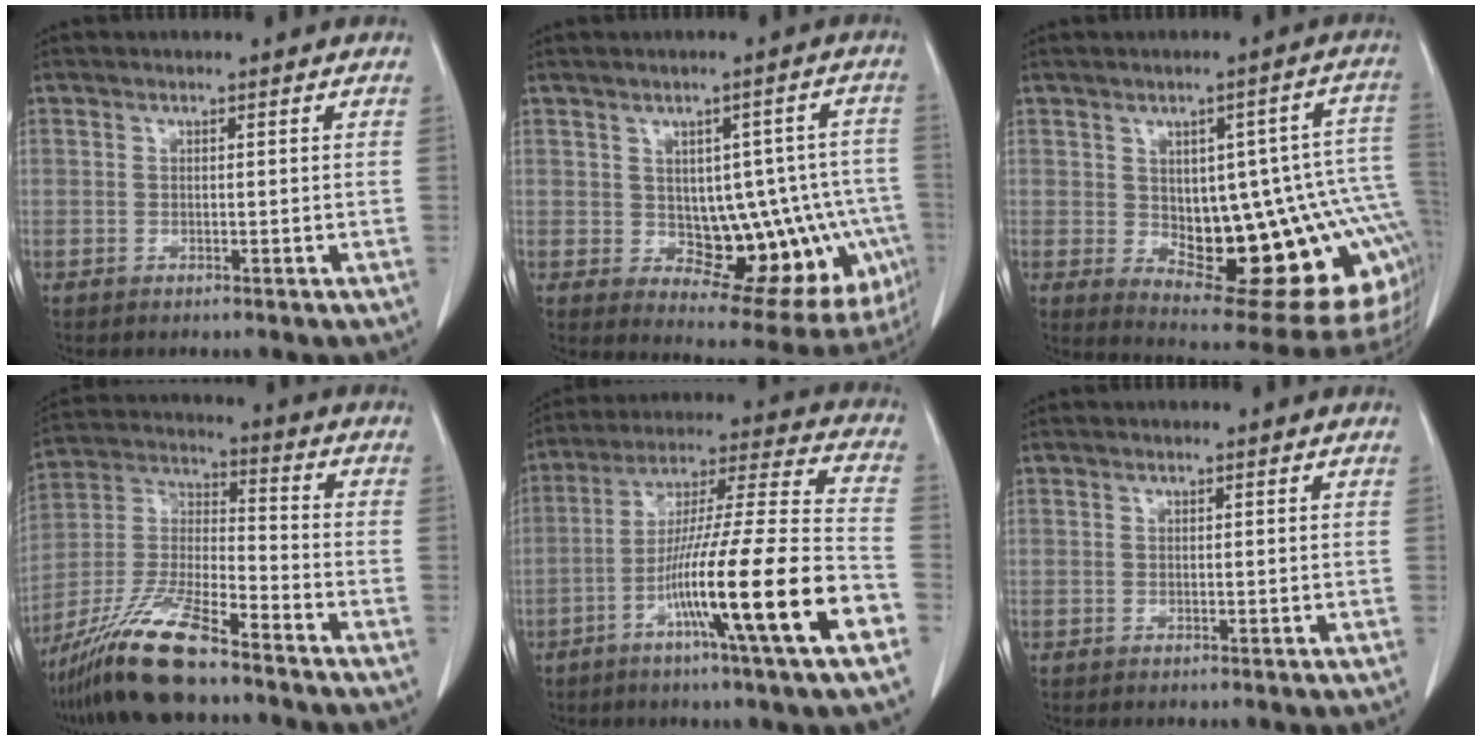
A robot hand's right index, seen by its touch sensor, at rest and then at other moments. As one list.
[{"total": 16.1, "force": [-2.3, 7.9, 13.8], "torque": [-0.130, 0.027, -0.004]}, {"total": 22.4, "force": [-2.8, 8.1, 20.7], "torque": [-0.182, 0.029, -0.009]}, {"total": 14.9, "force": [-11.3, 2.4, 9.5], "torque": [-0.200, -0.013, -0.209]}, {"total": 20.7, "force": [-8.5, -0.6, 18.8], "torque": [-0.305, -0.021, -0.149]}, {"total": 0.0}]